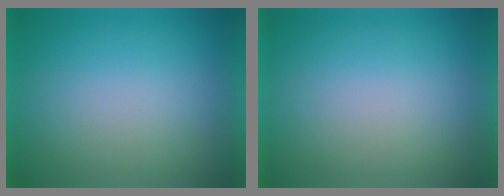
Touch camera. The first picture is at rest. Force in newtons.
{"total": 0.0}